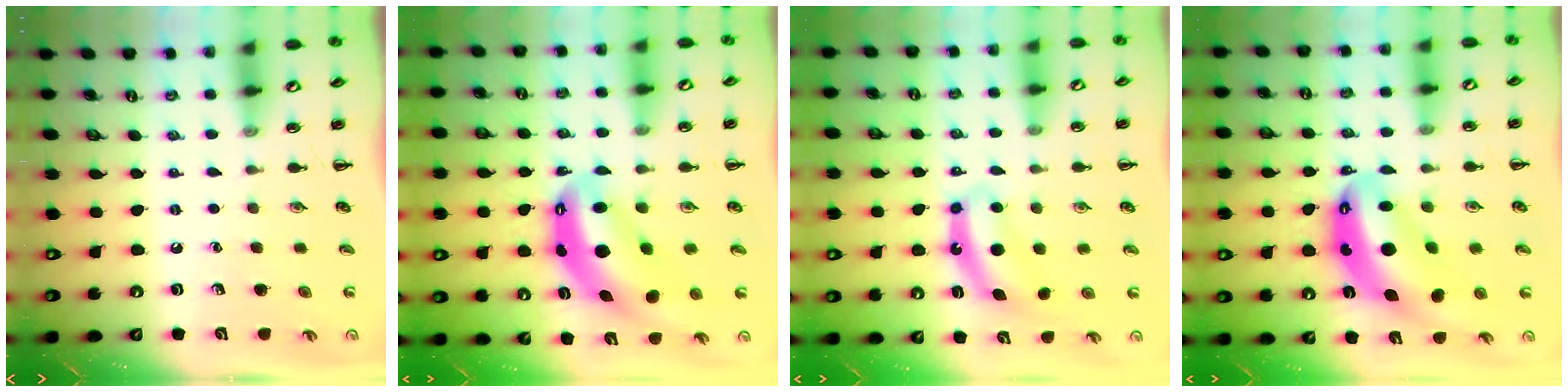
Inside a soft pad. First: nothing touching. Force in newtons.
{"total": 10.9, "press": 10.6, "slide": 2.6}
{"total": 7.1, "press": 7.1, "slide": 0.6}
{"total": 13.6, "press": 13.1, "slide": 3.5}